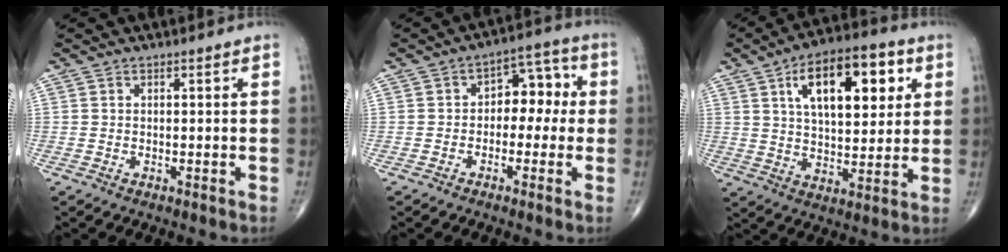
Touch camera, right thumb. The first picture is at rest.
{"total": 7.8, "force": [-0.2, 5.2, 5.8], "torque": [-0.040, 0.035, -0.015]}
{"total": 17.9, "force": [6.4, 8.4, 14.4], "torque": [-0.190, -0.007, 0.101]}